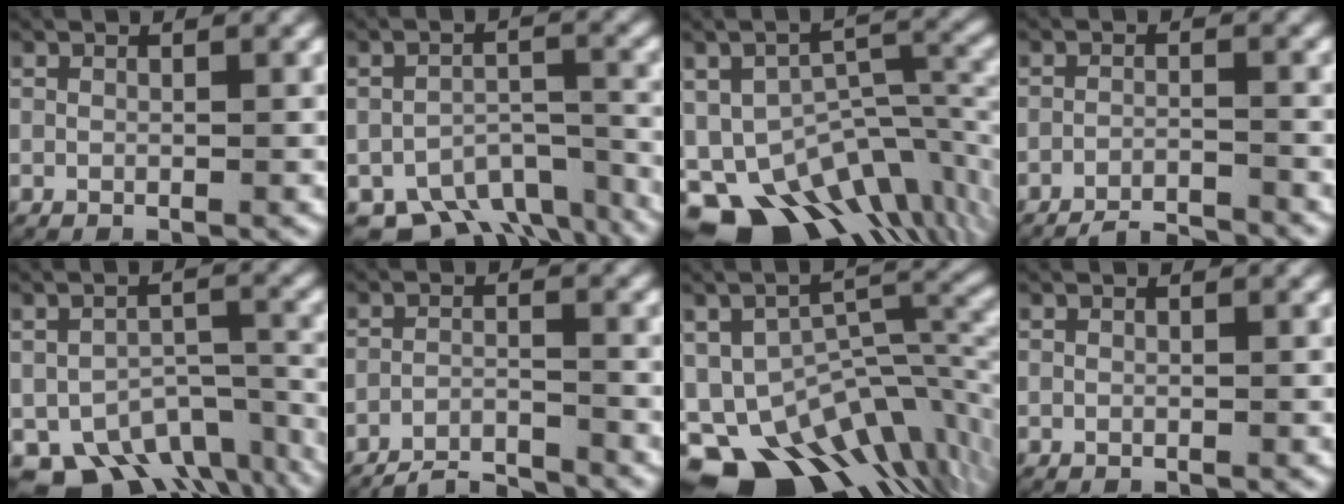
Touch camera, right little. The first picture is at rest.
{"total": 8.2, "force": [-6.4, 4.1, 3.3], "torque": [-0.040, -0.014, -0.103]}
{"total": 16.7, "force": [-8.9, 11.2, 8.6], "torque": [-0.147, -0.048, -0.133]}
{"total": 7.7, "force": [-7.5, 1.5, 0.9], "torque": [0.005, -0.019, -0.123]}
{"total": 10.5, "force": [-6.9, 6.4, 4.5], "torque": [-0.063, -0.024, -0.108]}
{"total": 7.4, "force": [-7.2, 1.4, 1.0], "torque": [-0.003, -0.021, -0.119]}
{"total": 18.4, "force": [-9.7, 12.1, 9.9], "torque": [-0.170, -0.057, -0.139]}
{"total": 0.0}